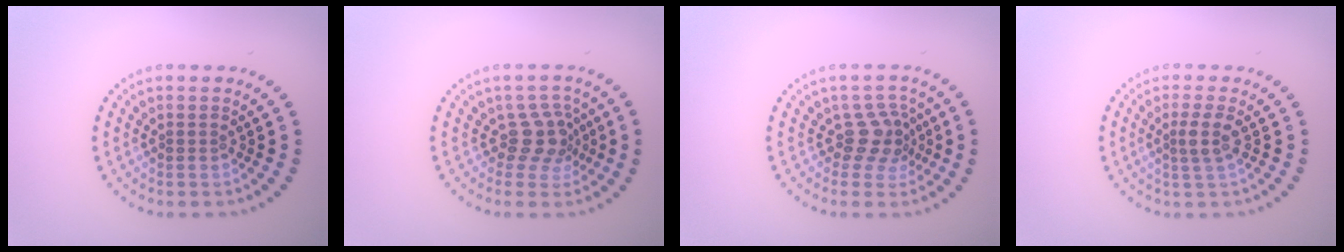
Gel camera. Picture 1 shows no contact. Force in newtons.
{"total": 2.8, "press": 2.2, "slide": 1.8}
{"total": 2.9, "press": 2.1, "slide": 1.9}
{"total": 1.8, "press": 1.5, "slide": 1.1}